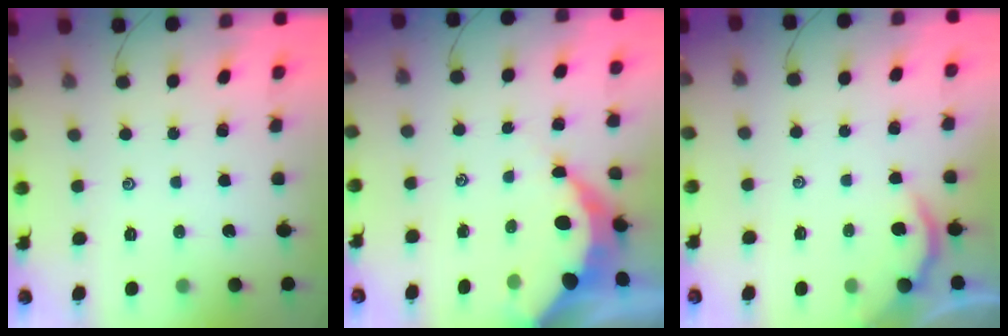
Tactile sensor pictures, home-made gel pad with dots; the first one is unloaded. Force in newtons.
{"total": 8.4, "press": 8.3, "slide": 1.0}
{"total": 2.1, "press": 2.0, "slide": 0.4}